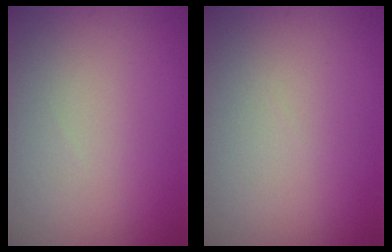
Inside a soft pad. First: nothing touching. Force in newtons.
{"total": 0.0}